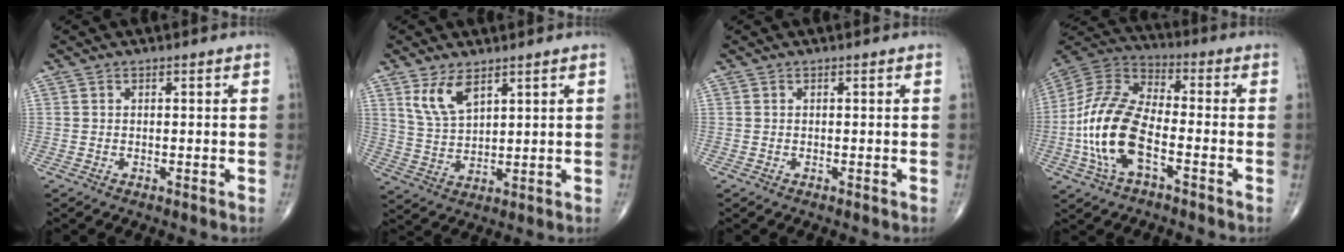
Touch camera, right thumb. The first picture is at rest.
{"total": 6.8, "force": [4.0, 3.1, 4.6], "torque": [-0.082, -0.022, 0.086]}
{"total": 0.0}
{"total": 16.4, "force": [-4.6, 7.8, 13.7], "torque": [-0.287, 0.031, -0.091]}